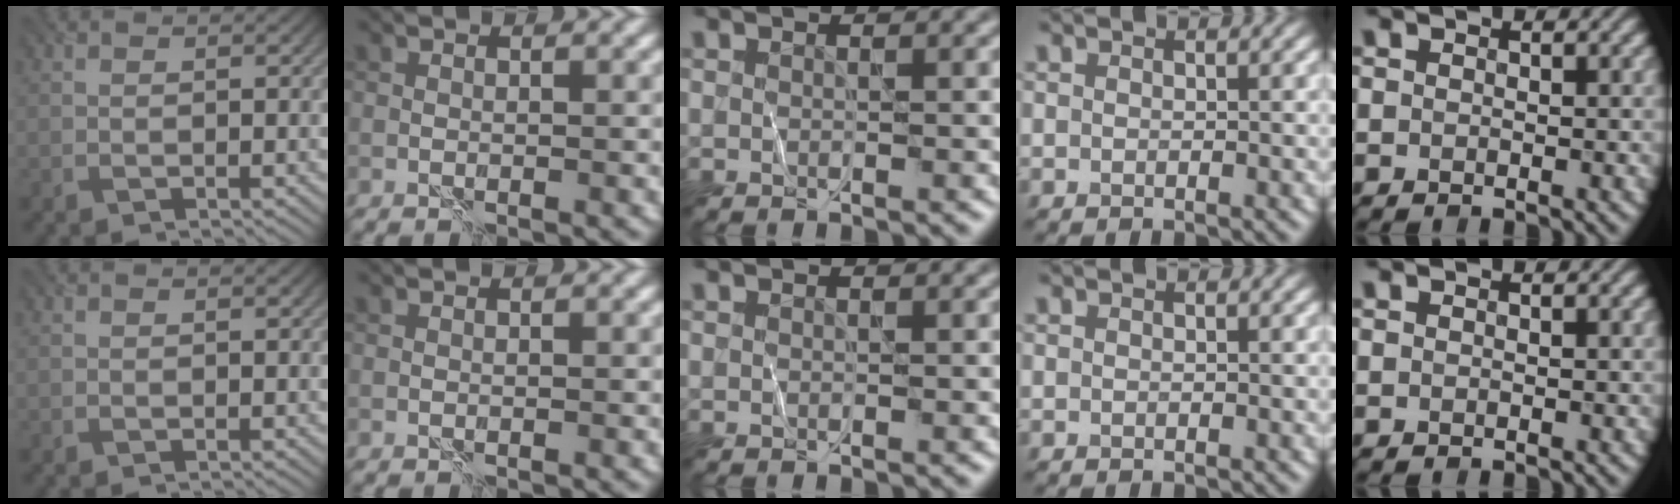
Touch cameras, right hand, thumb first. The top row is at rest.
{}